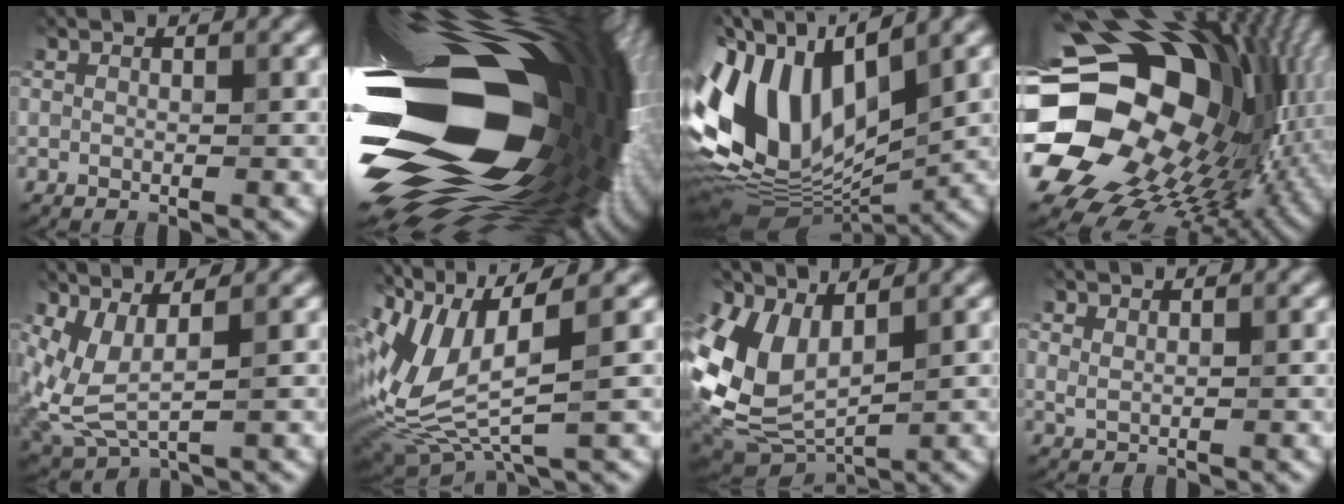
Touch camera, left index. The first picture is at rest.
{"total": 22.6, "force": [-2.8, 12.3, 18.8], "torque": [-0.325, -0.050, -0.067]}
{"total": 13.7, "force": [2.0, 7.4, 11.3], "torque": [-0.236, 0.014, 0.027]}
{"total": 21.9, "force": [-0.3, 16.4, 14.5], "torque": [-0.280, -0.039, -0.007]}
{"total": 4.6, "force": [1.0, 1.9, 4.1], "torque": [-0.108, -0.015, 0.031]}
{"total": 8.2, "force": [1.6, 3.0, 7.4], "torque": [-0.173, -0.010, 0.032]}
{"total": 6.3, "force": [1.5, 4.1, 4.6], "torque": [-0.107, -0.018, 0.038]}
{"total": 0.9, "force": [0.7, 0.3, 0.4], "torque": [-0.013, -0.003, 0.017]}